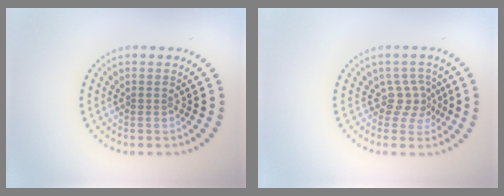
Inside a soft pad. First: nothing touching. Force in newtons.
{"total": 2.2, "press": 1.5, "slide": 1.6}